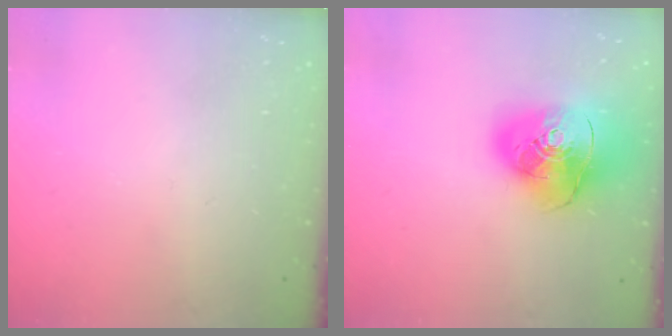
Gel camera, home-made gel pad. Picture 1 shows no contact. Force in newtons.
{"total": 19.4, "press": 19.2, "slide": 2.5}